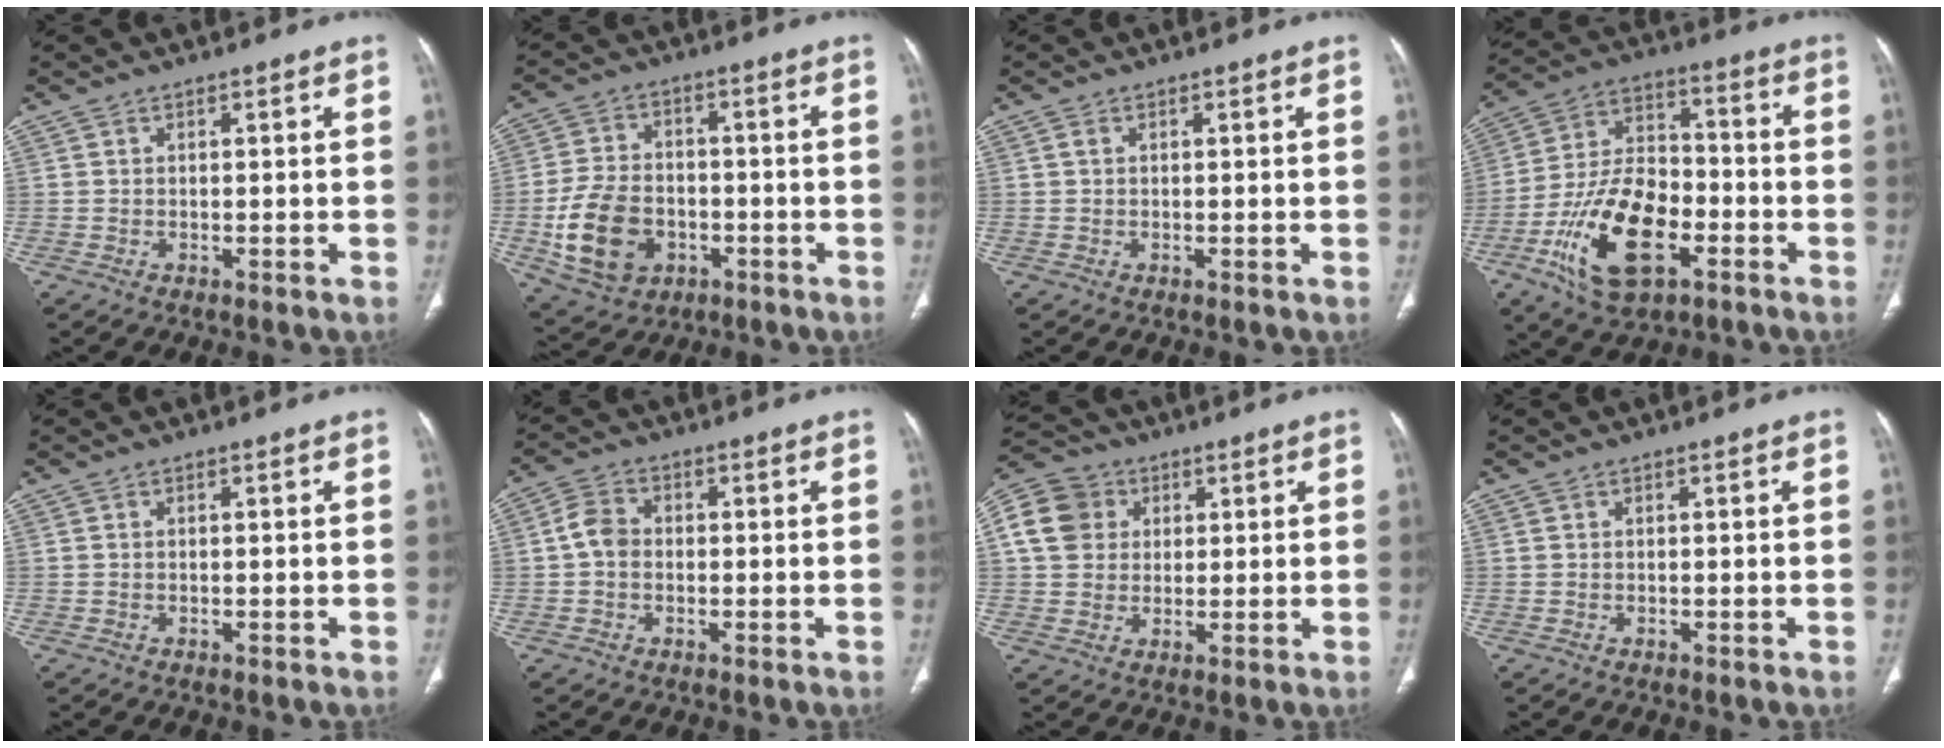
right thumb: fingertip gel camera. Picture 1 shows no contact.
{"total": 13.1, "force": [-3.7, 9.5, 8.2], "torque": [-0.144, 0.014, -0.058]}
{"total": 0.5, "force": [0.1, 0.4, 0.4], "torque": [-0.008, 0.000, 0.000]}
{"total": 18.8, "force": [-7.4, 9.9, 14.1], "torque": [-0.250, 0.036, -0.131]}
{"total": 0.0}
{"total": 4.8, "force": [-0.1, 3.7, 2.9], "torque": [-0.050, 0.013, -0.011]}
{"total": 10.8, "force": [2.6, 9.6, 4.3], "torque": [-0.068, 0.007, 0.038]}
{"total": 0.0}